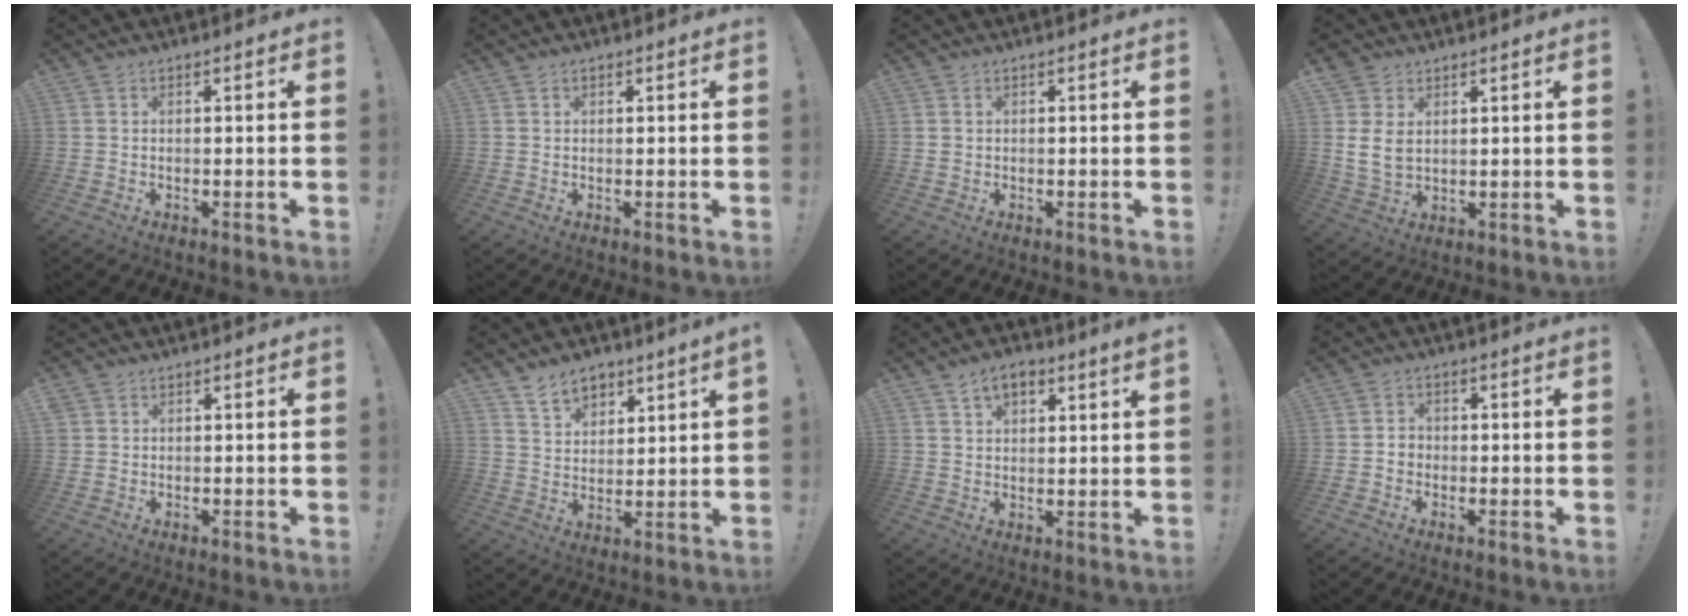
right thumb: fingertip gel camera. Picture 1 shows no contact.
{"total": 0.5, "force": [0.4, 0.4, 0.1], "torque": [0.002, -0.001, 0.007]}
{"total": 0.5, "force": [0.0, 0.5, 0.0], "torque": [-0.005, 0.005, 0.001]}
{"total": 6.9, "force": [2.4, 4.7, 4.4], "torque": [-0.089, -0.009, 0.048]}
{"total": 1.5, "force": [1.0, 1.2, 0.2], "torque": [-0.001, -0.001, 0.019]}
{"total": 7.3, "force": [6.1, 3.3, 2.3], "torque": [-0.043, -0.036, 0.114]}
{"total": 5.5, "force": [3.7, 2.3, 3.3], "torque": [-0.052, -0.011, 0.065]}
{"total": 2.9, "force": [-1.1, 2.4, 1.2], "torque": [-0.013, 0.008, -0.021]}